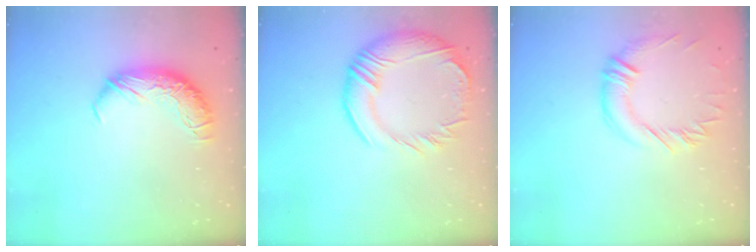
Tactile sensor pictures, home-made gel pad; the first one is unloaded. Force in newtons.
{"total": 6.0, "press": 5.0, "slide": 3.4}
{"total": 0.8, "press": 0.2, "slide": 0.8}